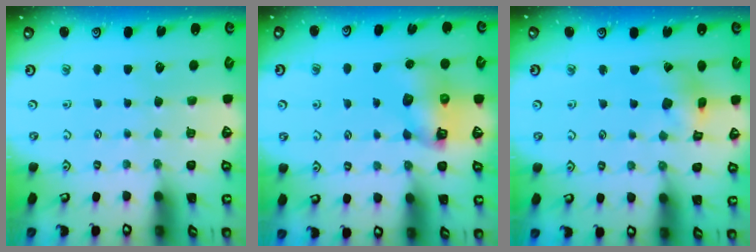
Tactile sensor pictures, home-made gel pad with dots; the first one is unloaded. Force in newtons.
{"total": 8.4, "press": 8.3, "slide": 1.0}
{"total": 7.4, "press": 7.3, "slide": 0.8}